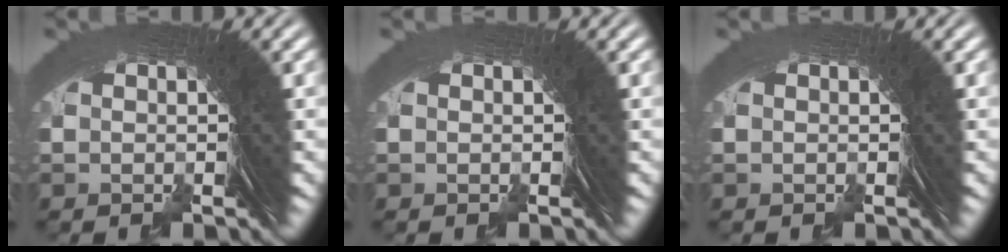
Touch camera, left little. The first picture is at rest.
{"total": 0.0}
{"total": 0.0}